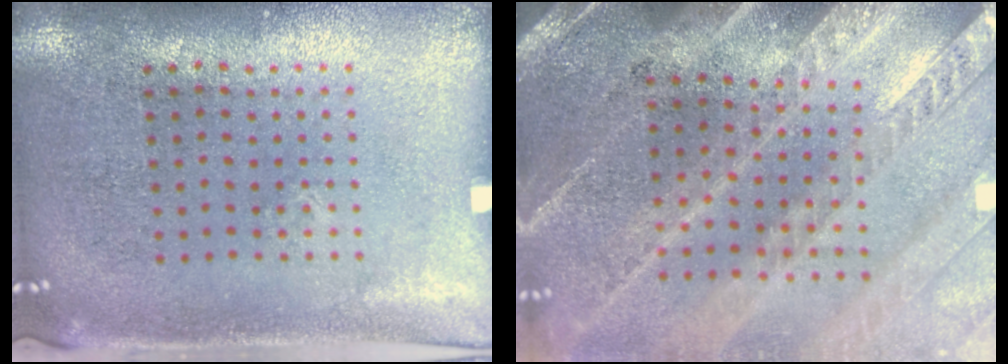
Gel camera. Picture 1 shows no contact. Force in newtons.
{"total": 3.3, "press": 2.9, "slide": 1.7}